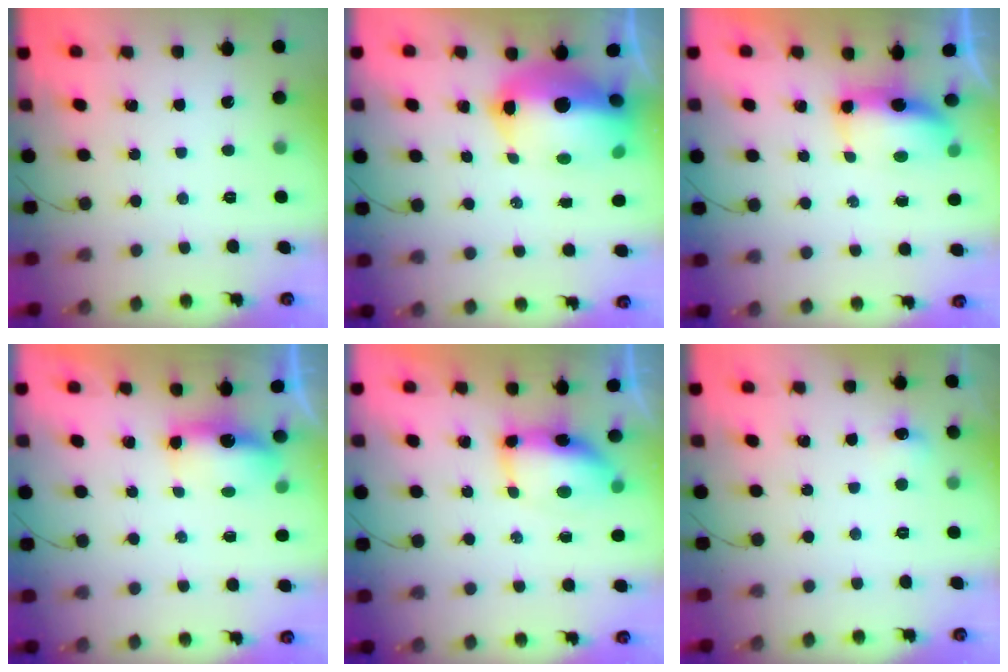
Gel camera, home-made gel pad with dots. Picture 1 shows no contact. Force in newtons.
{"total": 18.8, "press": 16.6, "slide": 8.7}
{"total": 7.4, "press": 7.1, "slide": 2.1}
{"total": 6.8, "press": 6.7, "slide": 0.8}
{"total": 8.4, "press": 8.2, "slide": 1.9}
{"total": 5.4, "press": 5.3, "slide": 1.3}